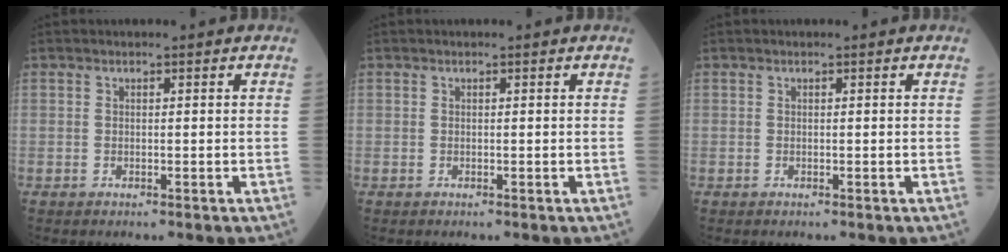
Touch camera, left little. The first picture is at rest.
{"total": 0.0}
{"total": 0.0}